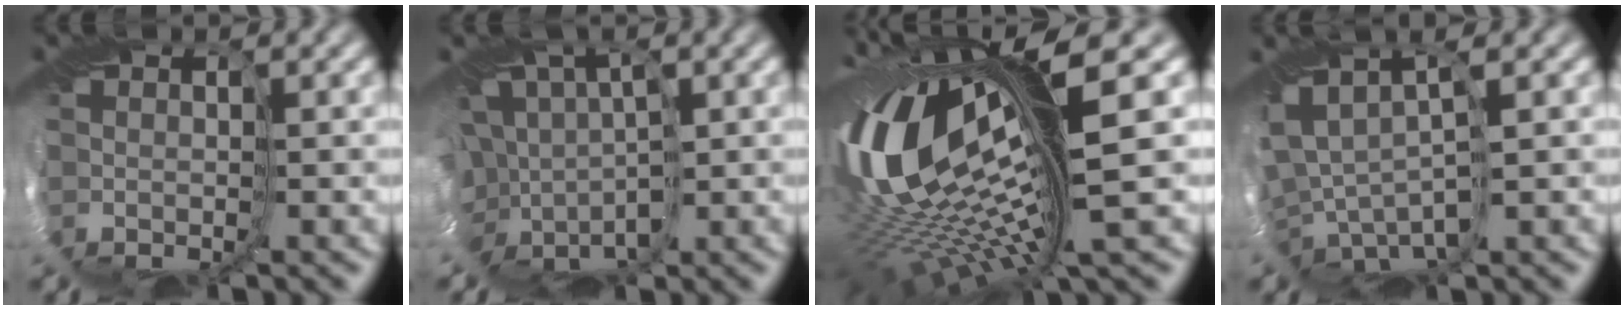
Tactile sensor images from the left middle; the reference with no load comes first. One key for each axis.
{"total": 8.0, "fx": -0.8, "fy": 6.4, "fz": 4.7, "tx": -0.085, "ty": 0.016, "tz": -0.035}
{"total": 15.2, "fx": 1.2, "fy": 4.2, "fz": 14.5, "tx": -0.297, "ty": -0.018, "tz": 0.042}
{"total": 3.0, "fx": 0.6, "fy": 1.0, "fz": 2.8, "tx": -0.076, "ty": 0.011, "tz": 0.027}